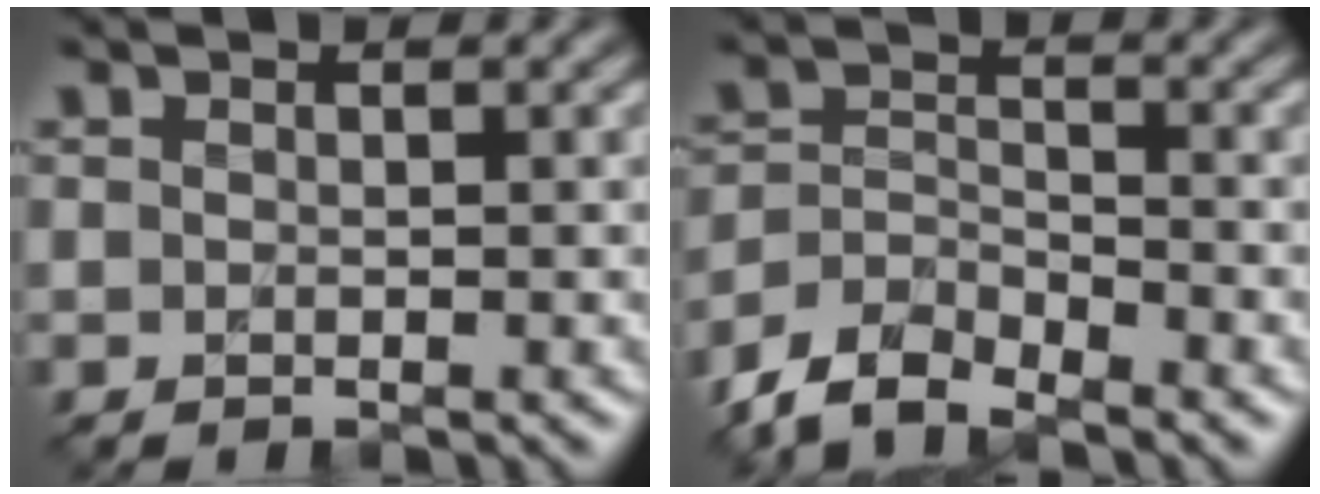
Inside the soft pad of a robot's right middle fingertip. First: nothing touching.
{"total": 4.9, "force": [-4.2, 1.7, 1.8], "torque": [-0.031, -0.005, -0.090]}